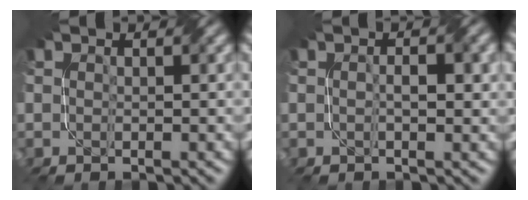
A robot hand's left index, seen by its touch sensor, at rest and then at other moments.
{"total": 1.9, "force": [0.0, 0.5, 1.9], "torque": [-0.032, 0.004, -0.001]}